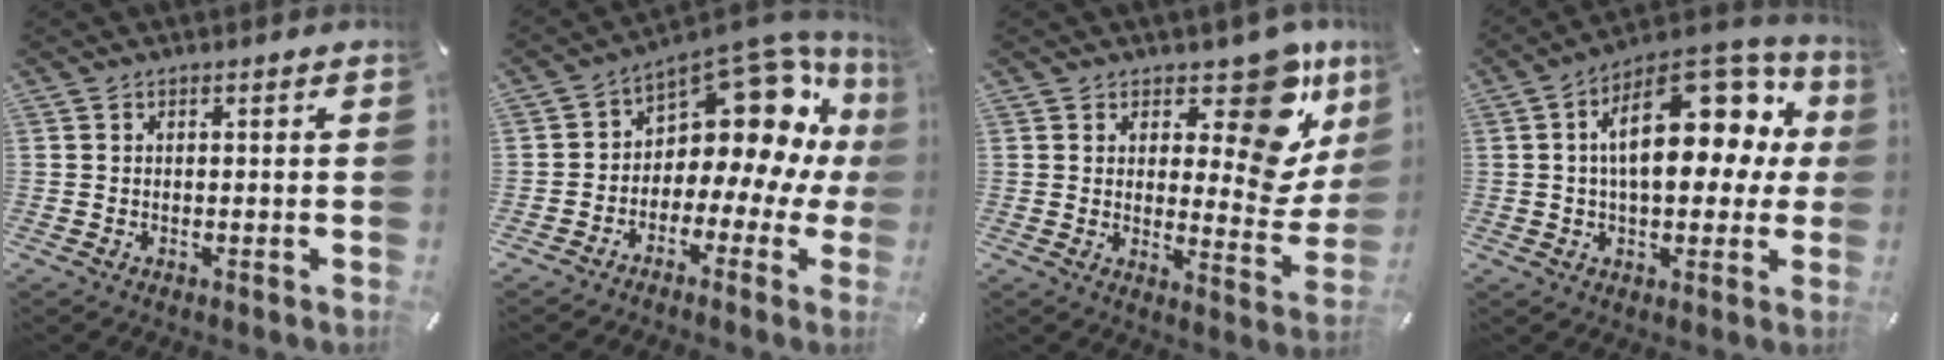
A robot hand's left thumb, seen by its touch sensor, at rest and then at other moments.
{"total": 14.9, "force": [7.4, 8.9, 9.4], "torque": [-0.124, -0.076, 0.121]}
{"total": 15.1, "force": [8.9, 6.2, 10.4], "torque": [-0.128, -0.088, 0.147]}
{"total": 20.7, "force": [5.9, 11.1, 16.5], "torque": [-0.245, -0.029, 0.097]}